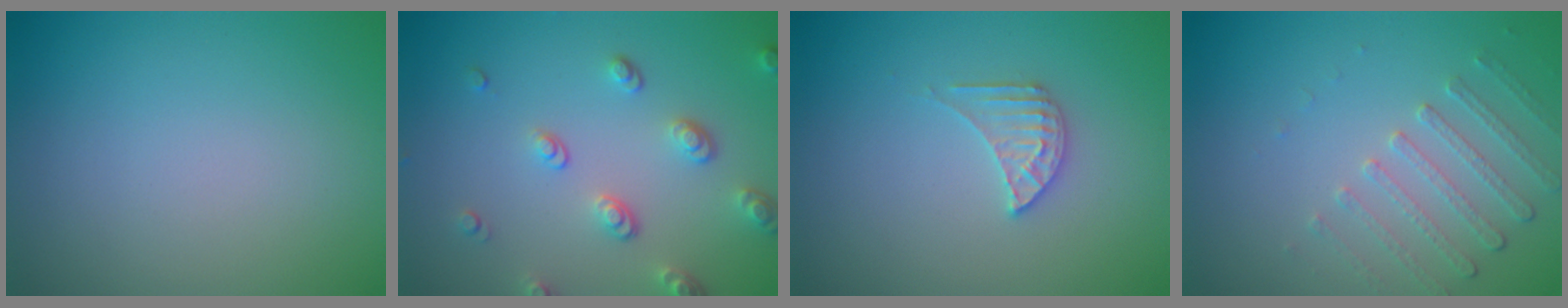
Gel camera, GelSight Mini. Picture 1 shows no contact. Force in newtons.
{"total": 3.3, "press": 2.6, "slide": 2.1}
{"total": 2.1, "press": 2.0, "slide": 0.4}
{"total": 1.9, "press": 1.5, "slide": 1.2}